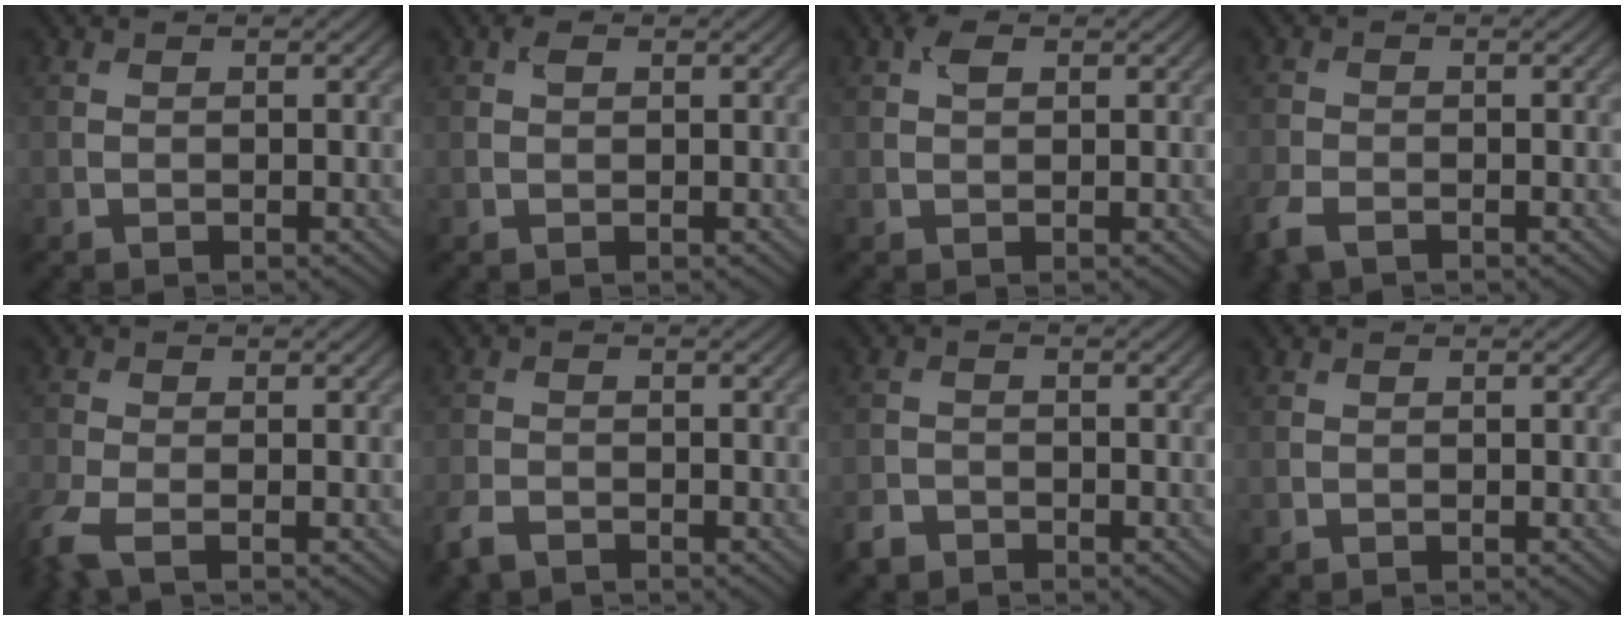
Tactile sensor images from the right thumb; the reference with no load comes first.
{"total": 1.0, "force": [0.5, 0.6, 0.7], "torque": [-0.014, 0.002, 0.008]}
{"total": 1.8, "force": [0.8, 1.0, 1.2], "torque": [-0.025, 0.006, 0.011]}
{"total": 4.2, "force": [-2.8, 2.0, 2.5], "torque": [-0.068, -0.016, -0.064]}
{"total": 4.6, "force": [-2.6, 1.7, 3.3], "torque": [-0.093, -0.014, -0.063]}
{"total": 3.4, "force": [-2.6, 1.5, 1.7], "torque": [-0.043, -0.012, -0.061]}
{"total": 2.2, "force": [-1.8, 1.1, 0.5], "torque": [-0.012, -0.003, -0.044]}
{"total": 0.0}